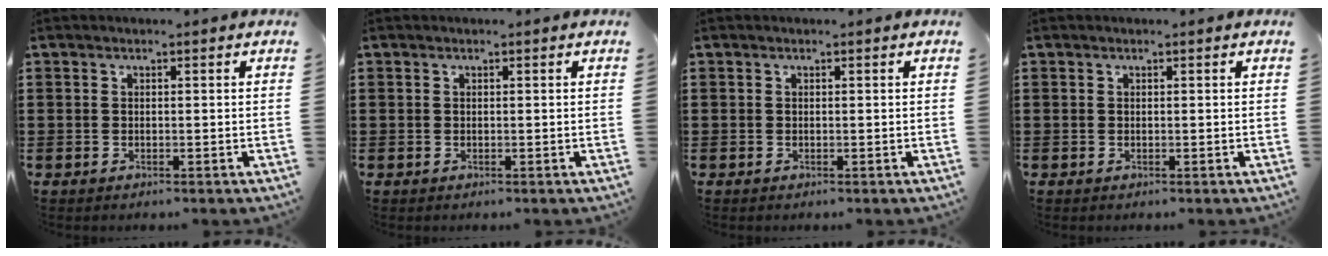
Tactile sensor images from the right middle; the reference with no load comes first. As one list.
[{"total": 0.0}, {"total": 0.0}, {"total": 0.0}]